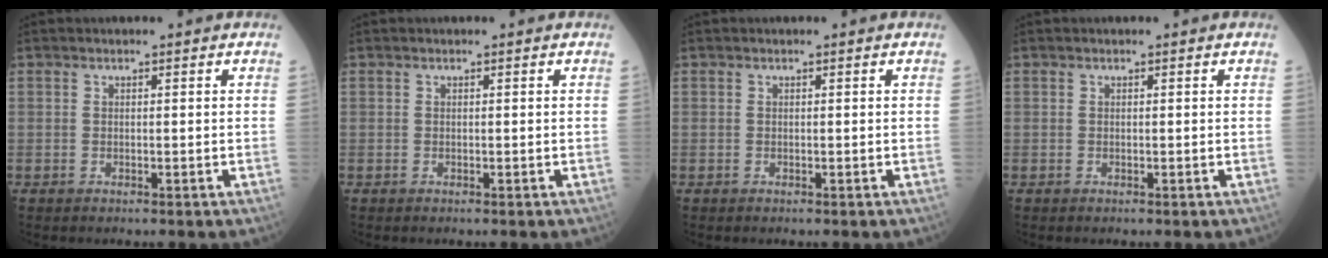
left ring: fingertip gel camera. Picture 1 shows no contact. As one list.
[{"total": 0.0}, {"total": 0.0}, {"total": 0.0}]